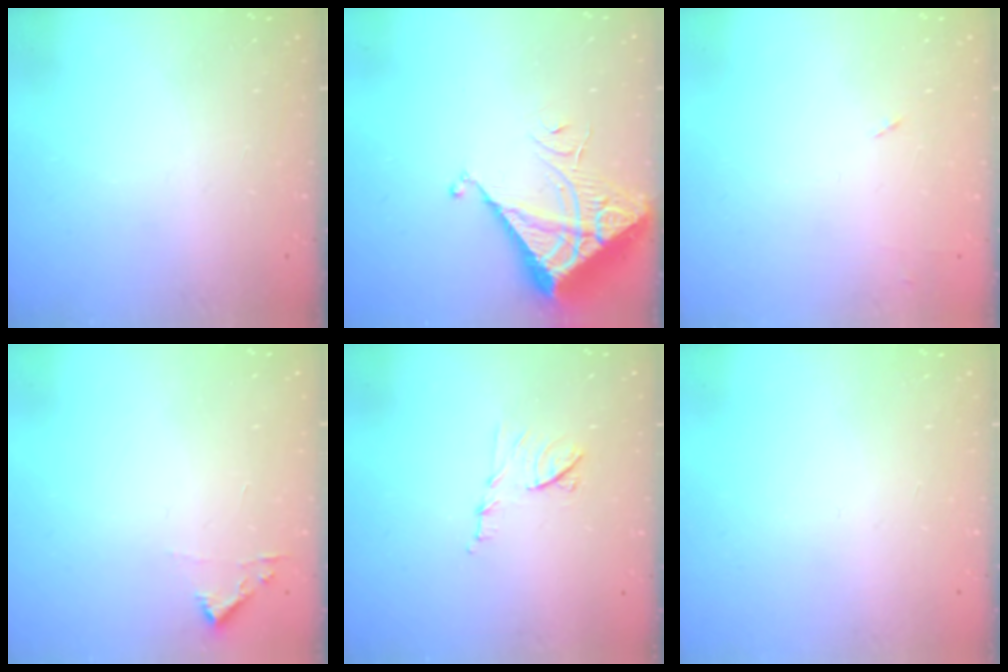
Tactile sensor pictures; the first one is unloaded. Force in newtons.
{"total": 7.0, "press": 7.0, "slide": 0.6}
{"total": 4.6, "press": 4.6, "slide": 0.6}
{"total": 3.3, "press": 3.3, "slide": 0.4}
{"total": 7.4, "press": 7.4, "slide": 0.4}
{"total": 0.0}